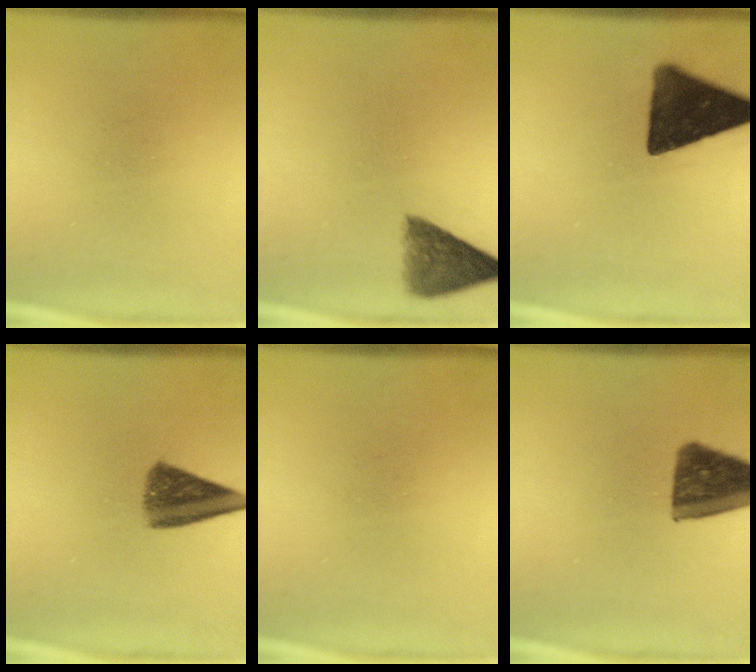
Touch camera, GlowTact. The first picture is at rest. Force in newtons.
{"total": 5.7}
{"total": 14.8}
{"total": 8.3}
{"total": 0.0}
{"total": 12.0}